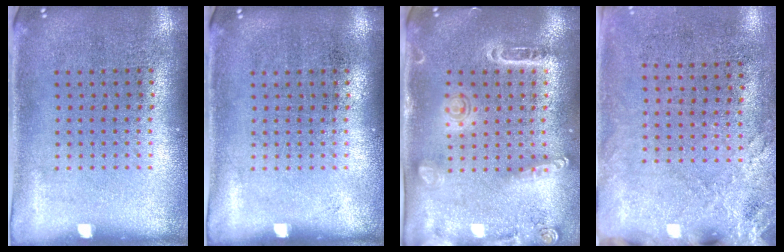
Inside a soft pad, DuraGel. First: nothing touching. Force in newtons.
{"total": 0.0}
{"total": 1.6, "press": 1.5, "slide": 0.4}
{"total": 2.5, "press": 2.0, "slide": 1.5}